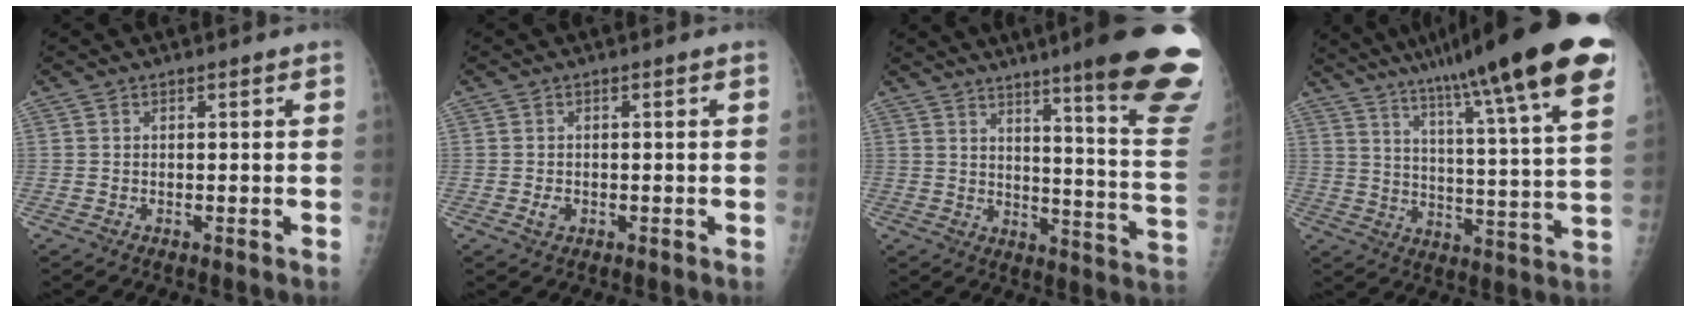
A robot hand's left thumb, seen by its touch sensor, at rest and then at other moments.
{"total": 1.7, "force": [-0.5, 1.3, 1.0], "torque": [-0.016, 0.002, -0.007]}
{"total": 24.3, "force": [16.3, 1.9, 17.9], "torque": [-0.195, -0.100, 0.211]}
{"total": 27.5, "force": [18.9, 2.1, 19.9], "torque": [-0.297, -0.065, 0.268]}